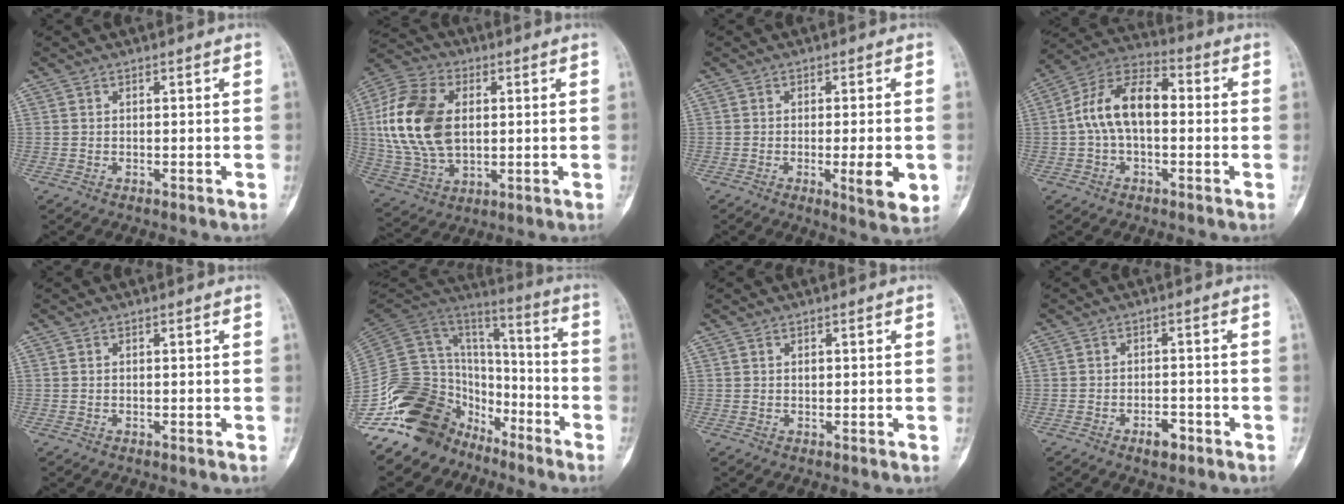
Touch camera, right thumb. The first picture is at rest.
{"total": 18.9, "force": [2.4, 12.0, 14.4], "torque": [-0.290, 0.001, 0.050]}
{"total": 7.0, "force": [-1.5, 1.5, 6.7], "torque": [-0.090, -0.013, -0.018]}
{"total": 12.8, "force": [-0.1, 7.3, 10.5], "torque": [-0.183, 0.041, -0.013]}
{"total": 0.0}
{"total": 25.6, "force": [-16.8, 16.3, 10.2], "torque": [-0.187, 0.103, -0.290]}
{"total": 0.6, "force": [0.1, 0.4, 0.4], "torque": [-0.004, 0.001, 0.002]}
{"total": 3.3, "force": [-2.0, 1.7, 2.1], "torque": [-0.024, 0.013, -0.029]}